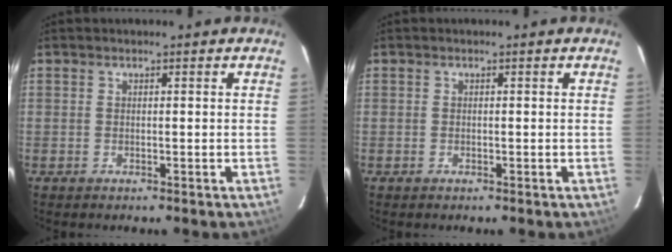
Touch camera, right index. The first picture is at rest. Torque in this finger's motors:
{"motor_torque": [0.15, 0.06, 0.04, 0.01]}